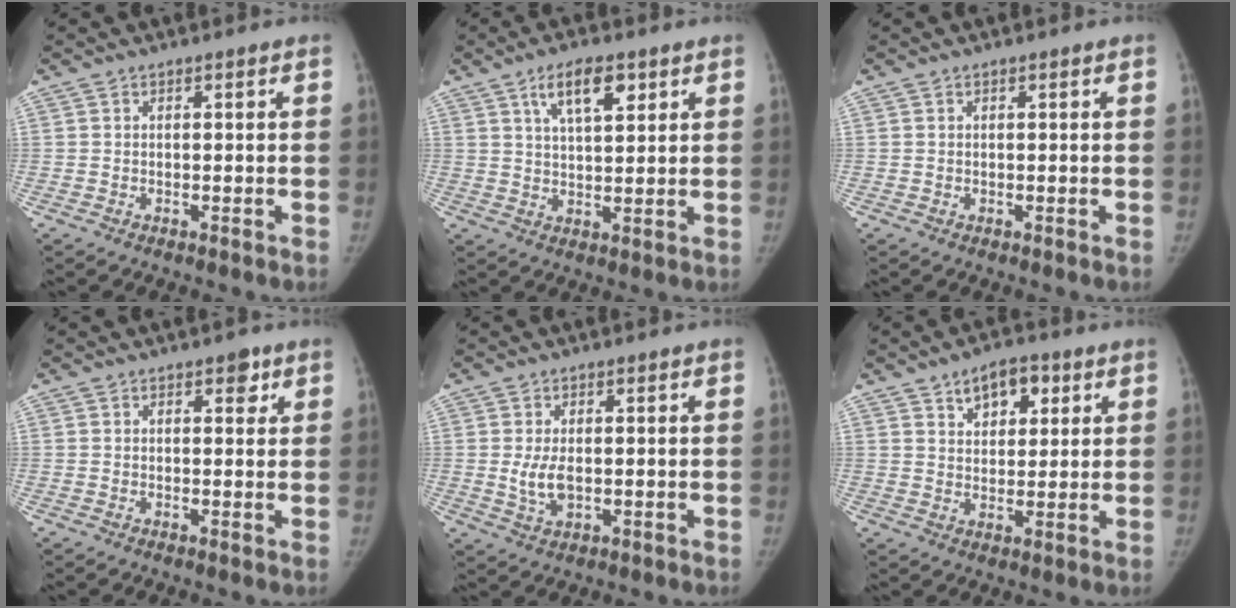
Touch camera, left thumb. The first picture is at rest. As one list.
[{"total": 7.9, "force": [4.0, 3.1, 6.0], "torque": [-0.088, -0.014, 0.070]}, {"total": 0.0}, {"total": 2.4, "force": [1.3, 1.5, 1.4], "torque": [0.001, -0.003, 0.014]}, {"total": 4.5, "force": [-0.2, 2.5, 3.7], "torque": [-0.072, -0.009, 0.002]}, {"total": 7.5, "force": [3.8, 4.6, 4.5], "torque": [-0.032, -0.014, 0.055]}]